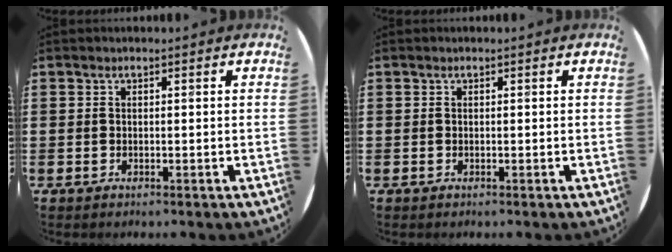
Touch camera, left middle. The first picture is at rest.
{"total": 0.0}